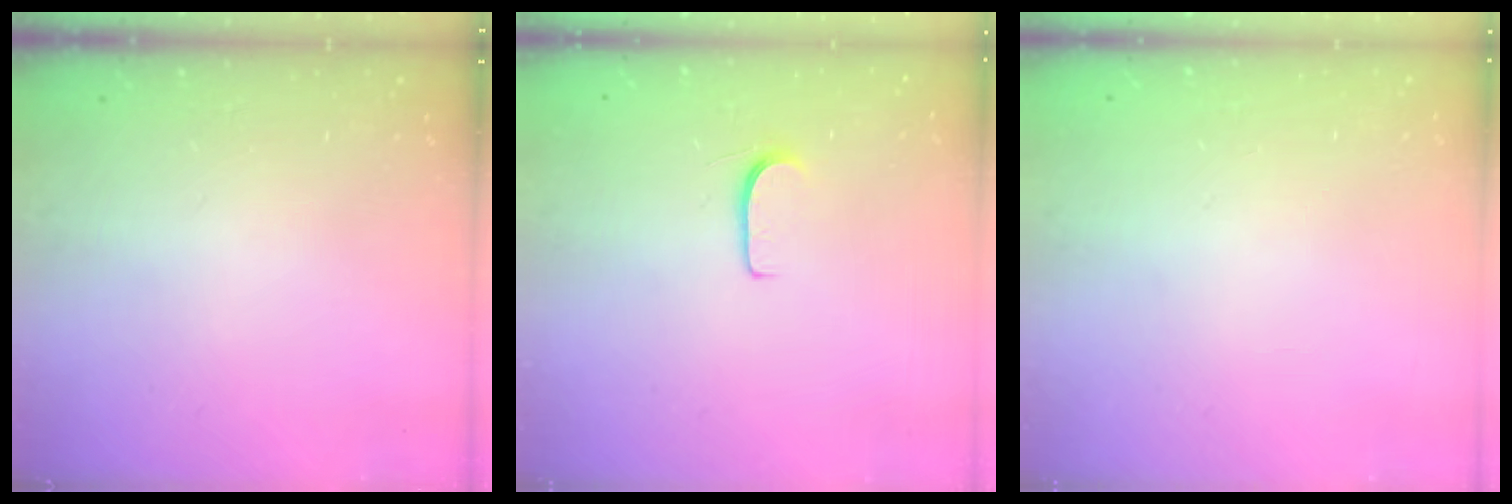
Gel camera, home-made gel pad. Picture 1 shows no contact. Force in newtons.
{"total": 5.1, "press": 5.1, "slide": 0.6}
{"total": 0.0}